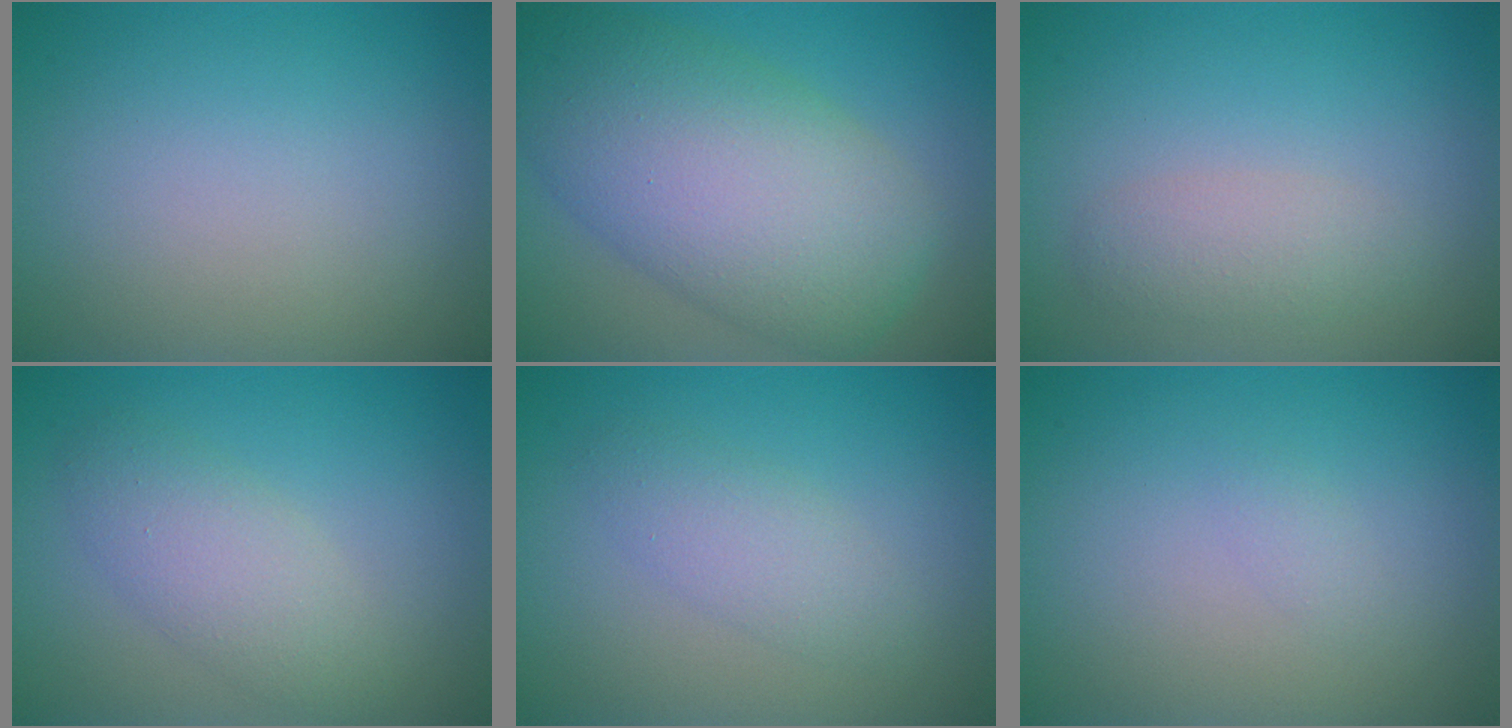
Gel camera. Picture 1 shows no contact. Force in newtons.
{"total": 10.7, "press": 10.7, "slide": 0.3}
{"total": 2.1, "press": 2.1, "slide": 0.2}
{"total": 3.3, "press": 3.3, "slide": 0.3}
{"total": 2.4, "press": 2.4, "slide": 0.0}
{"total": 0.7, "press": 0.7, "slide": 0.1}